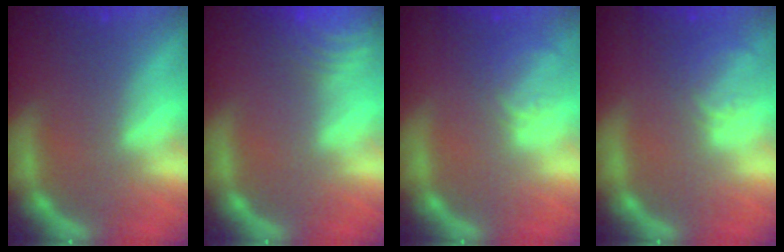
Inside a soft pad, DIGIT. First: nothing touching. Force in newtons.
{"total": 8.5}
{"total": 2.9}
{"total": 2.9}